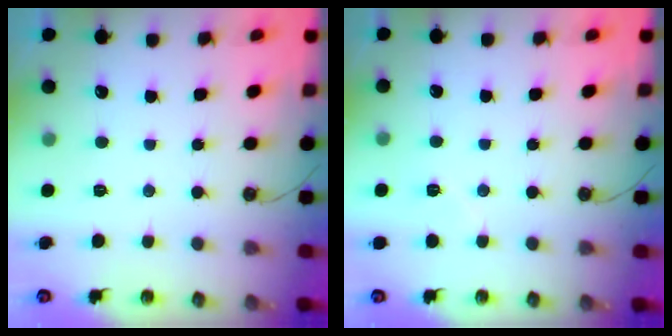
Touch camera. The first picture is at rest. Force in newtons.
{"total": 4.2, "press": 4.1, "slide": 1.2}